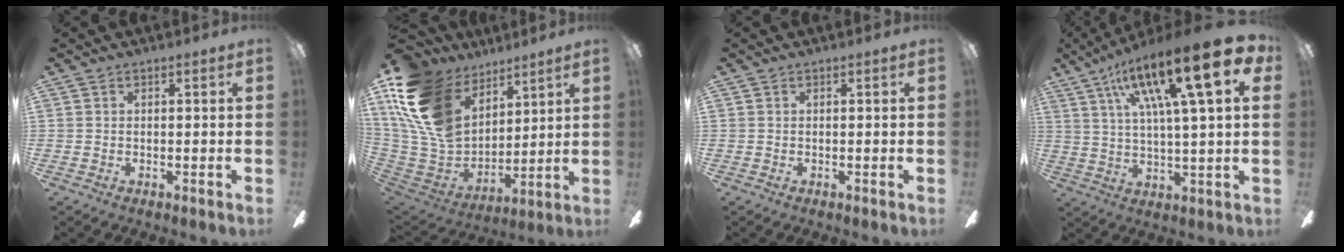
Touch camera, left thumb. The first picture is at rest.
{"total": 22.2, "force": [10.1, 14.8, 13.0], "torque": [-0.300, -0.044, 0.188]}
{"total": 0.0}
{"total": 21.7, "force": [10.7, 4.5, 18.3], "torque": [-0.314, -0.048, 0.157]}